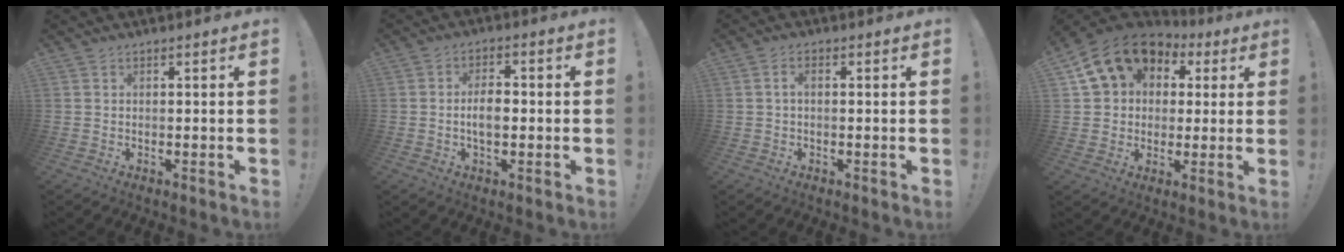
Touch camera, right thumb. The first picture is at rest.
{"total": 5.6, "force": [-0.9, 2.9, 4.8], "torque": [-0.078, 0.007, -0.021]}
{"total": 2.2, "force": [-0.1, 1.0, 2.0], "torque": [-0.045, 0.010, 0.000]}
{"total": 15.0, "force": [6.6, 11.7, 6.8], "torque": [-0.108, -0.024, 0.132]}